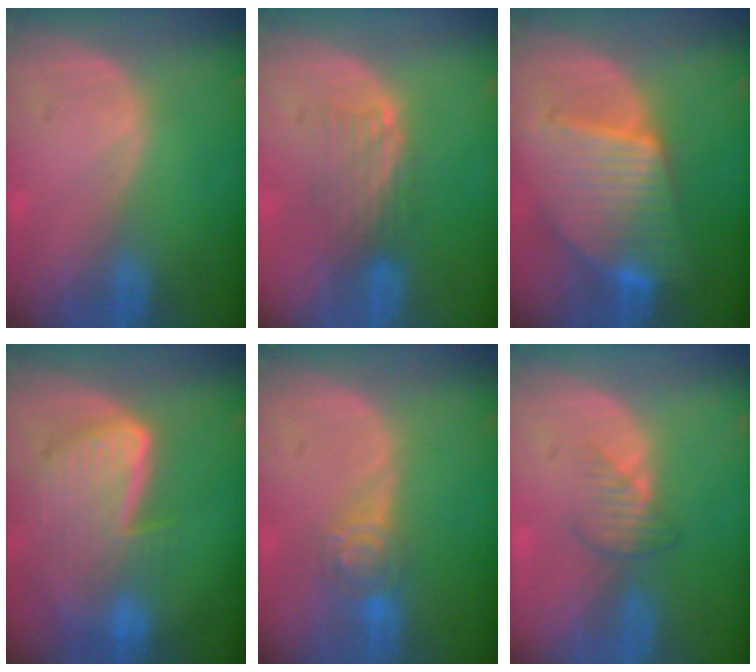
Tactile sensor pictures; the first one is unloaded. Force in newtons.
{"total": 4.7, "press": 4.1, "slide": 2.4}
{"total": 9.4, "press": 9.4, "slide": 0.8}
{"total": 9.1, "press": 7.9, "slide": 4.3}
{"total": 4.5, "press": 4.2, "slide": 1.6}
{"total": 2.8, "press": 2.7, "slide": 0.8}